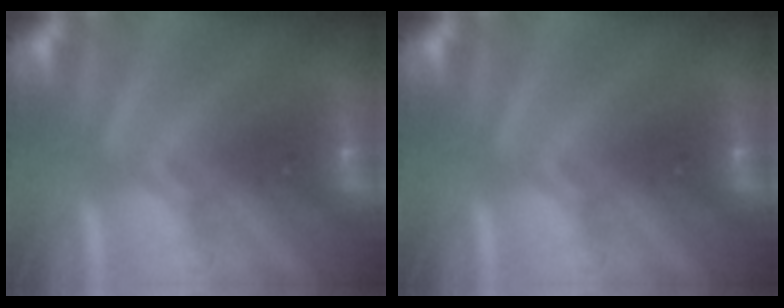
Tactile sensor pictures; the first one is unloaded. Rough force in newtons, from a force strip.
{"total": 0.0}